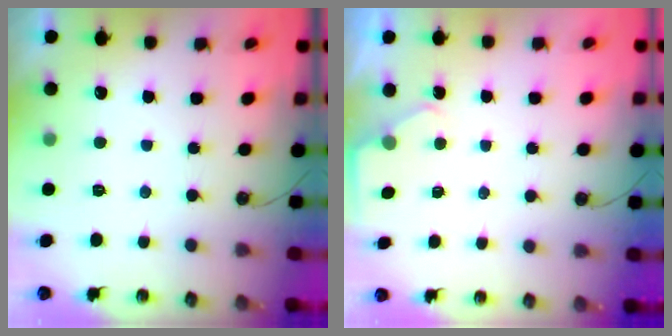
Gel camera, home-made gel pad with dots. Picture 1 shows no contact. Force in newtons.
{"total": 1.8, "press": 1.7, "slide": 0.3}